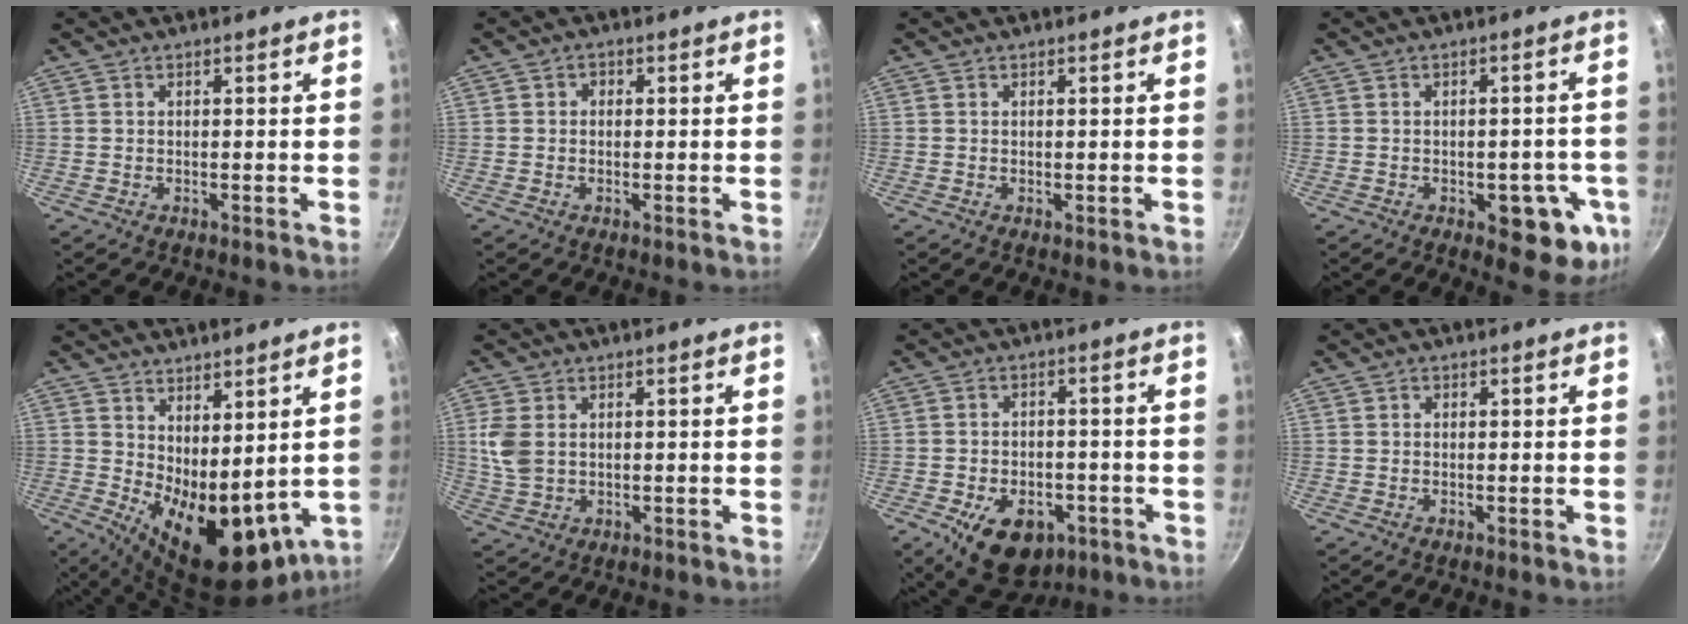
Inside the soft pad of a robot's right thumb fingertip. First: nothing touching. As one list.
[{"total": 1.4, "force": [0.1, 1.3, 0.6], "torque": [-0.004, 0.001, -0.003]}, {"total": 0.0}, {"total": 11.1, "force": [-3.4, 5.6, 9.0], "torque": [-0.061, 0.006, -0.039]}, {"total": 14.6, "force": [1.8, 7.2, 12.6], "torque": [-0.155, -0.035, 0.055]}, {"total": 6.0, "force": [1.1, 4.3, 4.1], "torque": [-0.083, -0.001, 0.028]}, {"total": 13.3, "force": [-5.9, 8.5, 8.3], "torque": [-0.101, 0.012, -0.075]}, {"total": 0.8, "force": [0.2, 0.8, 0.3], "torque": [-0.002, 0.004, 0.001]}]